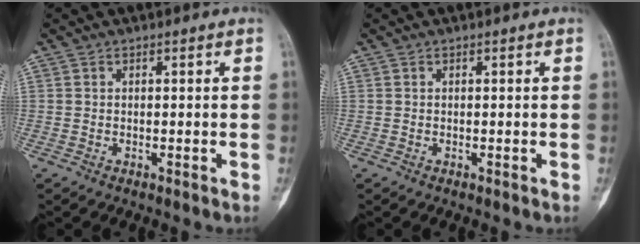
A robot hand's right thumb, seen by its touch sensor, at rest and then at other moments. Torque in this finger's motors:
{"motor_torque": [0.11, 0.05, 0.00, 0.00, 0.00]}